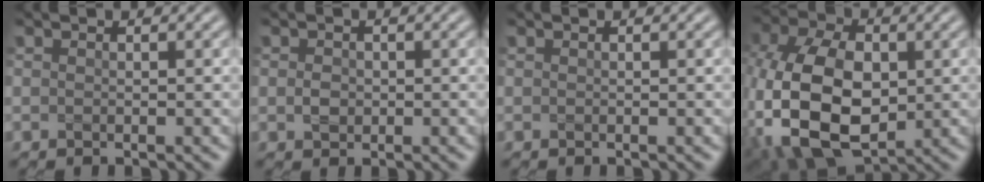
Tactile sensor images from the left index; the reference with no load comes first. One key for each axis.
{"total": 1.3, "fx": 0.0, "fy": 1.1, "fz": 0.7, "tx": -0.015, "ty": -0.003, "tz": -0.003}
{"total": 0.0}
{"total": 12.8, "fx": -2.4, "fy": 8.0, "fz": 9.6, "tx": -0.227, "ty": -0.011, "tz": -0.052}